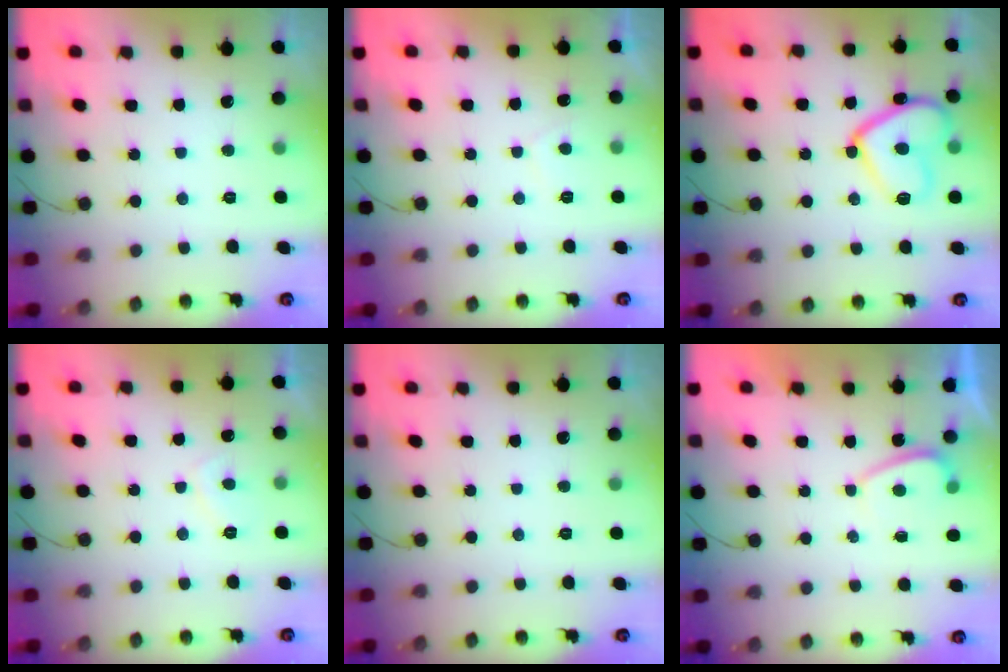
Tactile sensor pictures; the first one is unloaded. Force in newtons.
{"total": 1.1, "press": 0.9, "slide": 0.6}
{"total": 14.2, "press": 14.2, "slide": 1.2}
{"total": 2.9, "press": 2.8, "slide": 0.8}
{"total": 0.0}
{"total": 1.8, "press": 1.7, "slide": 0.6}